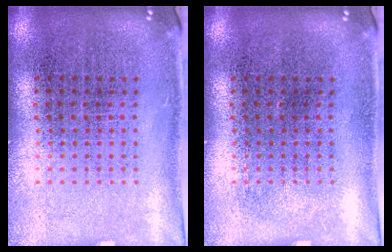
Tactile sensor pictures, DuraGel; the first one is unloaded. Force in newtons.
{"total": 0.0}